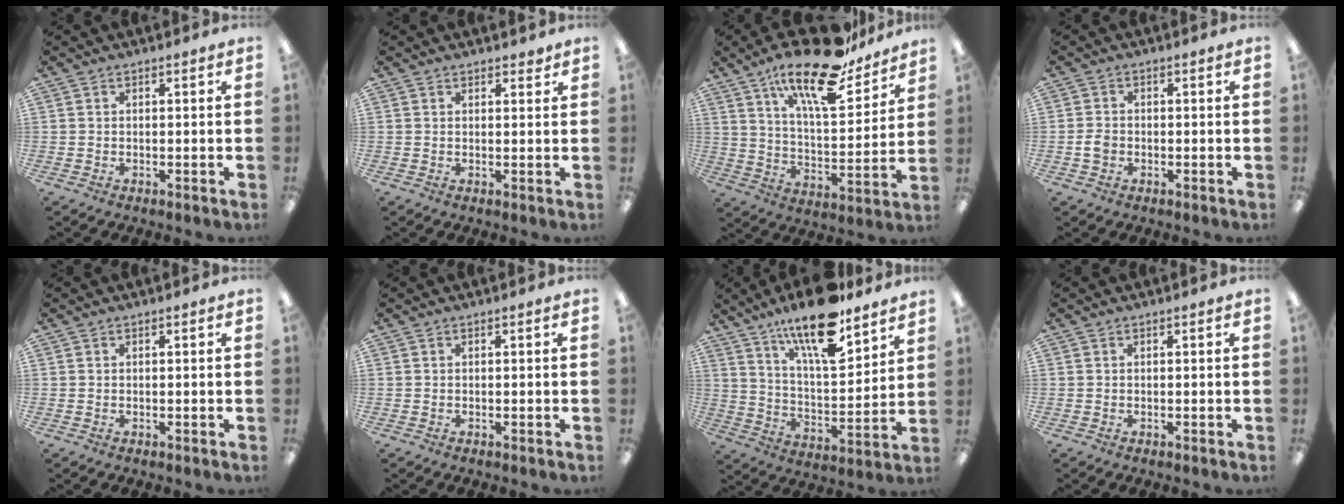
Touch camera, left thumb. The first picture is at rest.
{"total": 1.6, "force": [1.4, 0.7, 0.4], "torque": [0.000, -0.004, 0.024]}
{"total": 21.3, "force": [15.4, 6.8, 13.0], "torque": [-0.213, -0.096, 0.257]}
{"total": 2.5, "force": [-0.6, 2.0, 1.4], "torque": [-0.023, 0.005, -0.011]}
{"total": 0.0}
{"total": 0.0}
{"total": 18.1, "force": [13.3, 5.5, 11.1], "torque": [-0.190, -0.076, 0.221]}
{"total": 0.0}